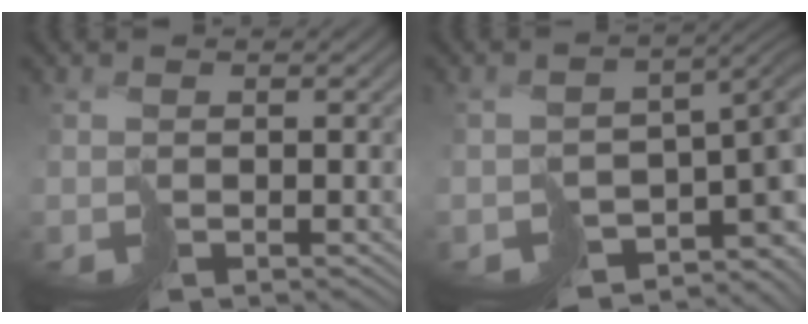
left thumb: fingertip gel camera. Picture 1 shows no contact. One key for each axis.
{"total": 8.1, "fx": -3.5, "fy": 4.6, "fz": 5.6, "tx": -0.083, "ty": -0.040, "tz": -0.020}